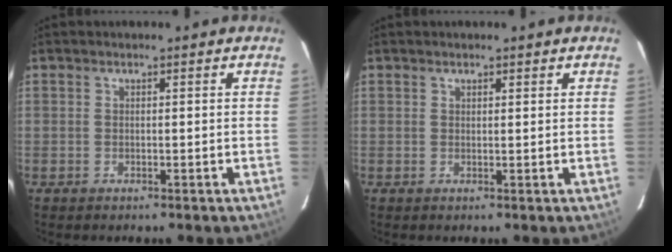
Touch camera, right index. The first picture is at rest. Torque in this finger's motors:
{"motor_torque": [-0.17, -0.01, -0.03, -0.01]}